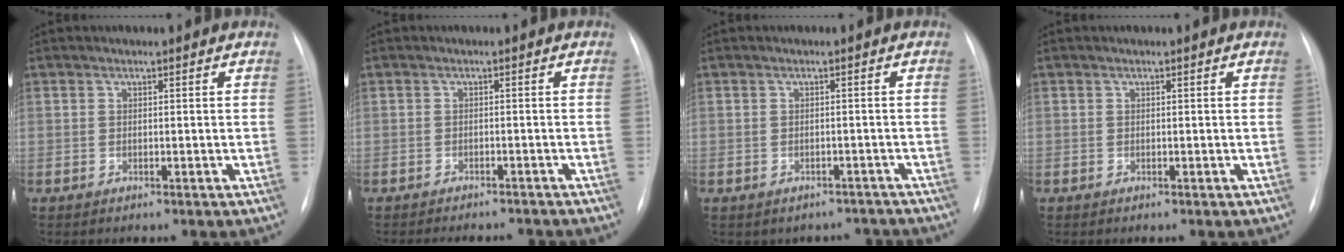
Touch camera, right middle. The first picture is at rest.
{"total": 7.0, "force": [-6.6, 1.4, 1.7], "torque": [-0.015, 0.002, -0.082]}
{"total": 4.7, "force": [-4.1, 2.3, 0.0], "torque": [0.008, 0.023, -0.042]}
{"total": 0.0}